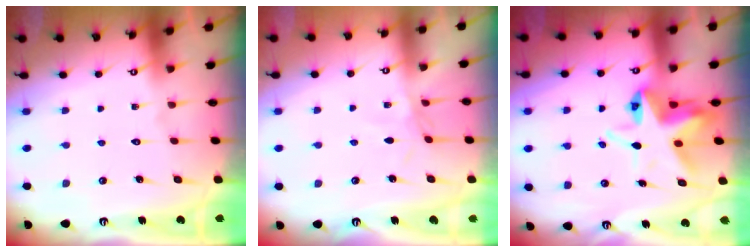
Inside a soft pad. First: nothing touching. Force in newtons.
{"total": 2.2, "press": 2.2, "slide": 0.3}
{"total": 8.4, "press": 8.3, "slide": 1.1}